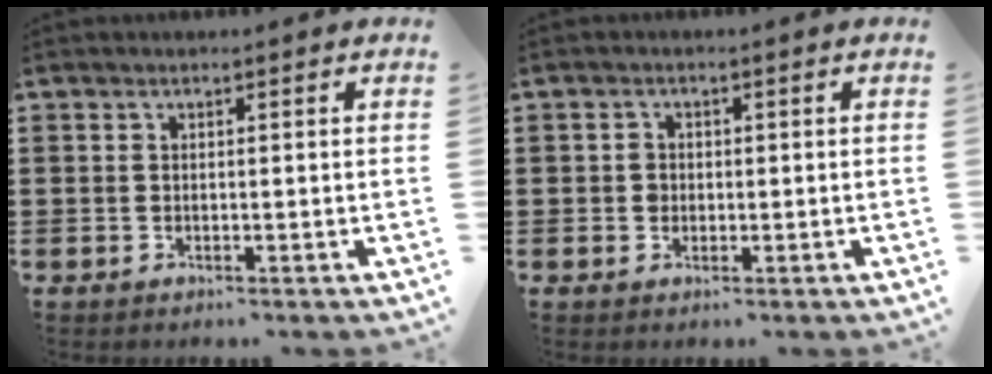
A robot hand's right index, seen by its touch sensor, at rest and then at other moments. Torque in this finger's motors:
{"motor_torque": [0.22, -0.32, 0.01, 0.03]}